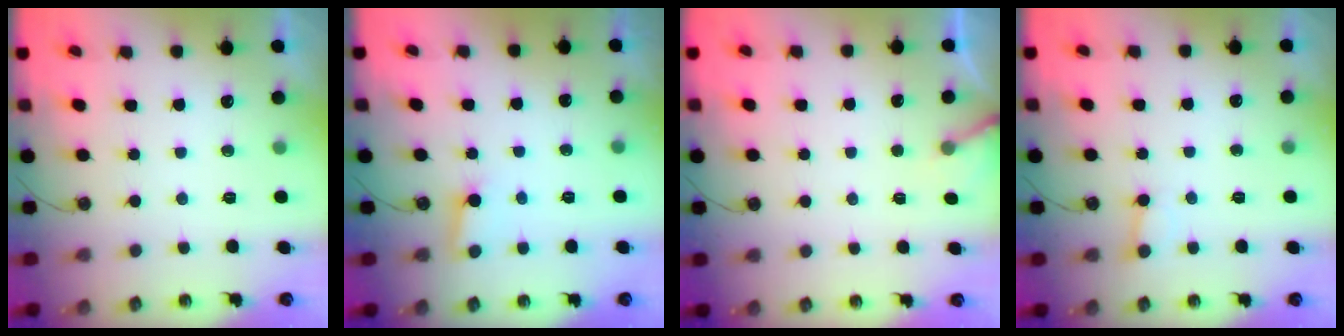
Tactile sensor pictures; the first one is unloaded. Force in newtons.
{"total": 2.7, "press": 2.7, "slide": 0.4}
{"total": 4.8, "press": 4.7, "slide": 0.3}
{"total": 4.9, "press": 4.9, "slide": 0.5}